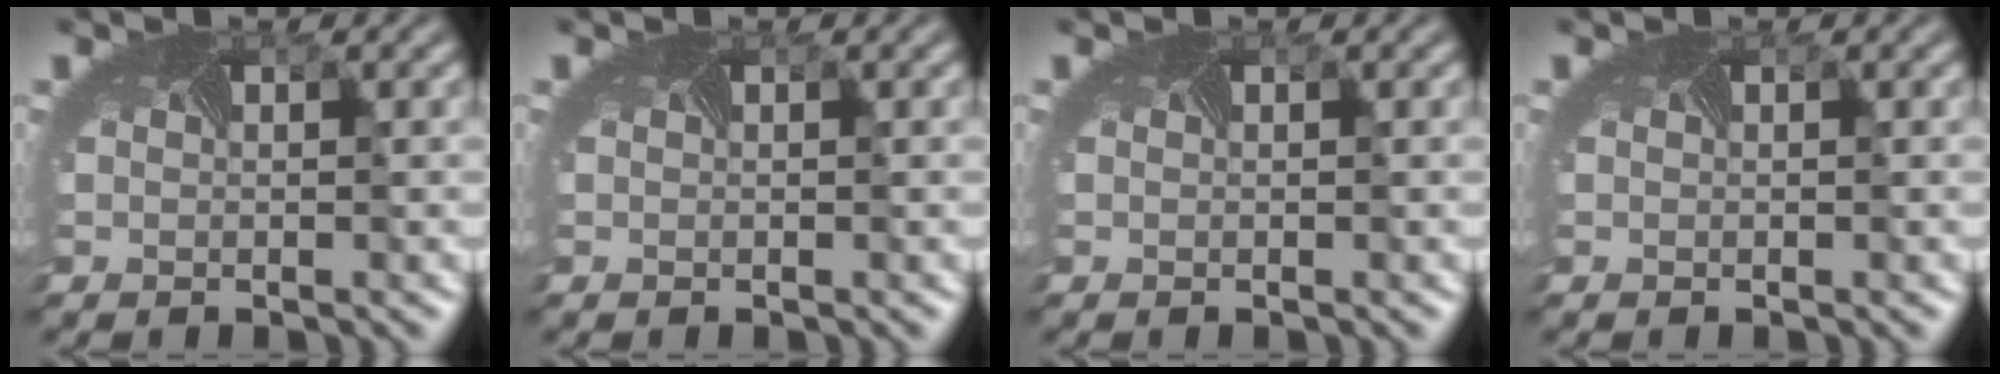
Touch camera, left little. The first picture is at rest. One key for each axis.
{"total": 0.0}
{"total": 0.0}
{"total": 0.0}